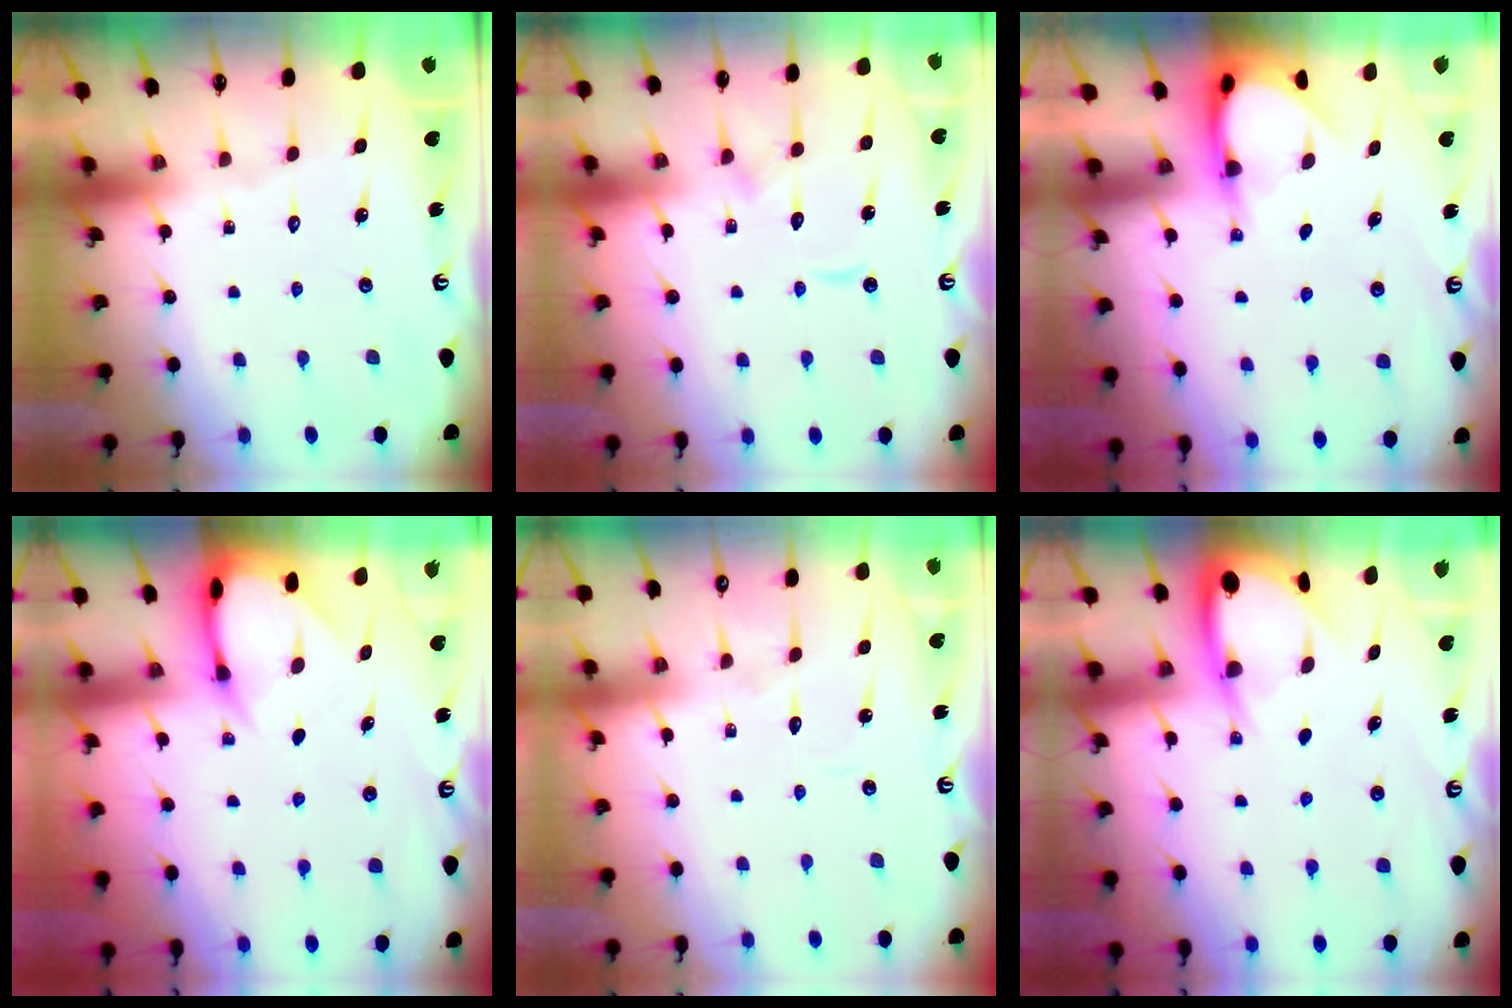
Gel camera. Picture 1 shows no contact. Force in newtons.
{"total": 9.9, "press": 9.9, "slide": 1.0}
{"total": 3.9, "press": 3.8, "slide": 0.2}
{"total": 4.2, "press": 4.1, "slide": 0.6}
{"total": 2.8, "press": 2.8, "slide": 0.0}
{"total": 4.5, "press": 4.5, "slide": 0.5}